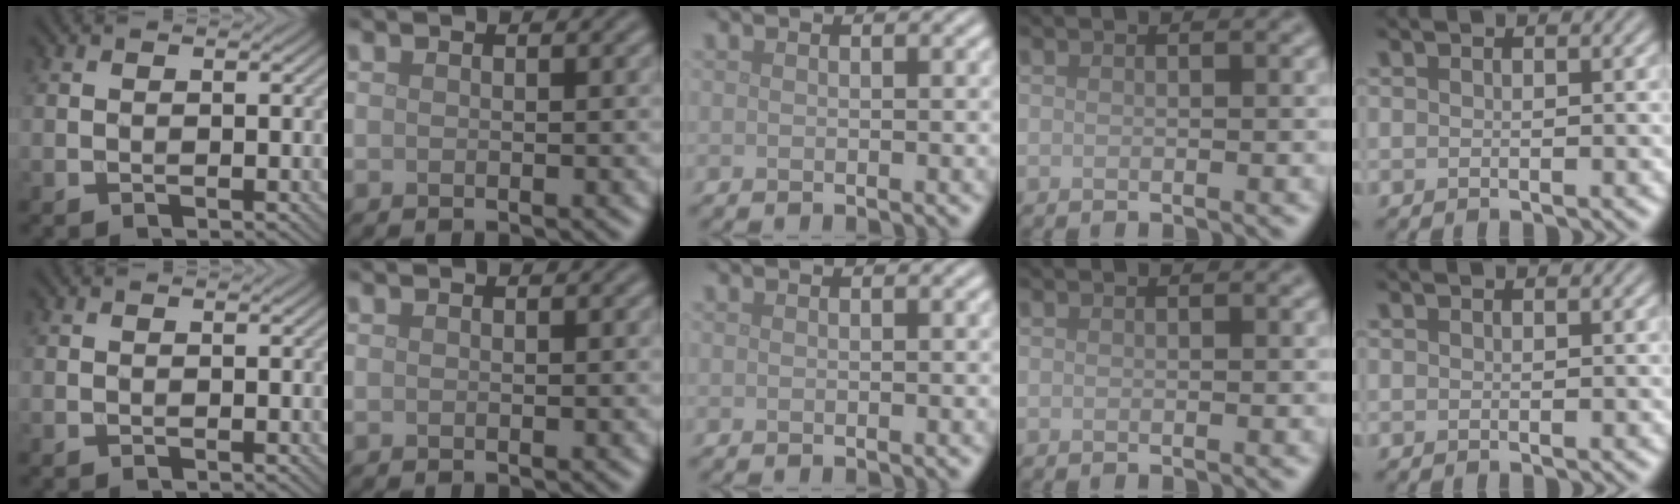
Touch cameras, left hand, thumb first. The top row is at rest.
{}